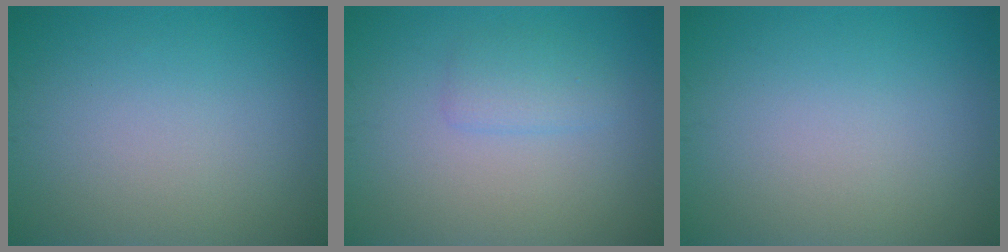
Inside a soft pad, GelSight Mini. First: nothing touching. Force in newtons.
{"total": 1.7, "press": 1.7, "slide": 0.2}
{"total": 0.0}